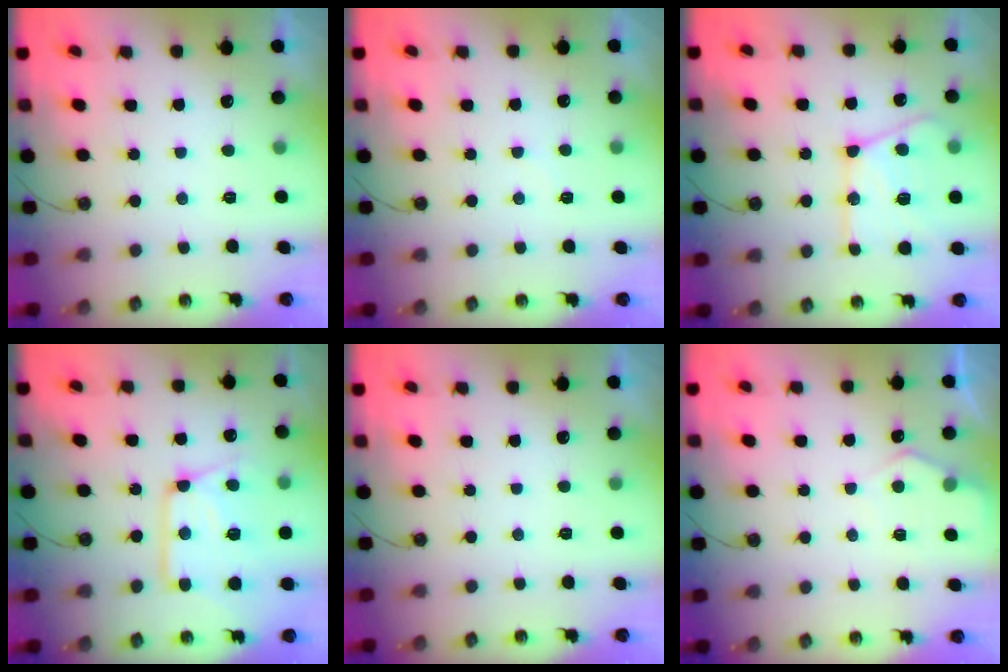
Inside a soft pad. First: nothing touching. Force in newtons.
{"total": 5.4, "press": 5.4, "slide": 0.7}
{"total": 18.4, "press": 18.3, "slide": 1.4}
{"total": 14.8, "press": 14.8, "slide": 1.0}
{"total": 0.0}
{"total": 5.1, "press": 5.0, "slide": 0.7}